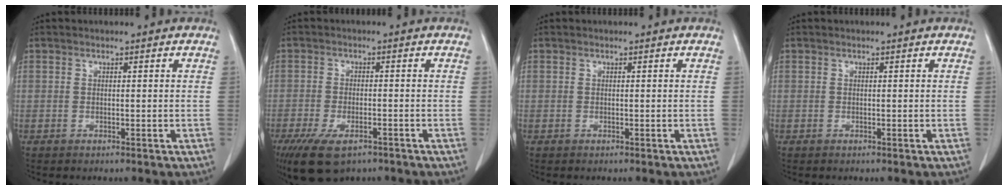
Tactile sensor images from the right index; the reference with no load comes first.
{"total": 9.8, "force": [-6.4, 4.2, 6.2], "torque": [-0.118, -0.016, -0.103]}
{"total": 0.0}
{"total": 0.0}